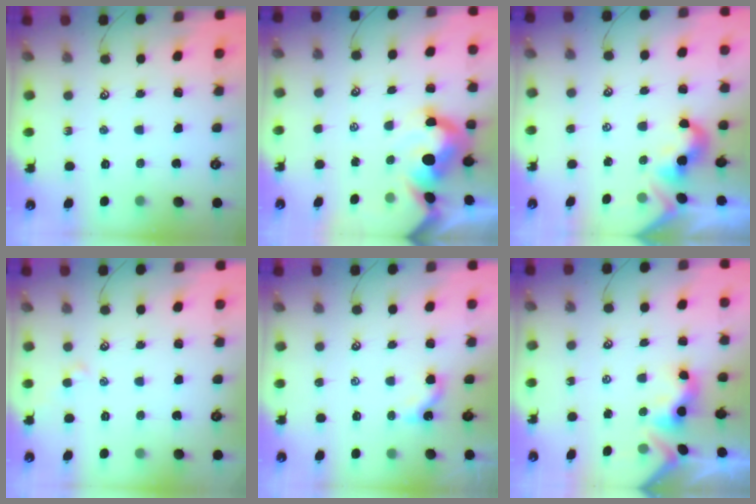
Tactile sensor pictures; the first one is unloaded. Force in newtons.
{"total": 9.8, "press": 9.7, "slide": 1.4}
{"total": 1.9, "press": 1.9, "slide": 0.5}
{"total": 2.1, "press": 2.1, "slide": 0.3}
{"total": 1.6, "press": 1.6, "slide": 0.4}
{"total": 3.0, "press": 2.9, "slide": 0.6}